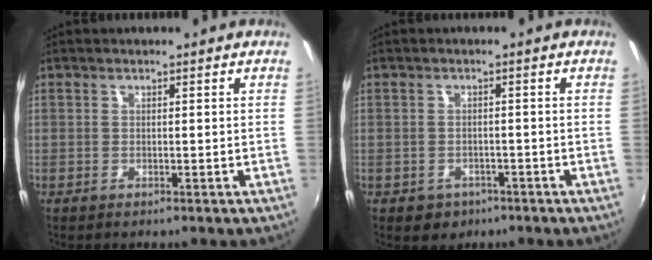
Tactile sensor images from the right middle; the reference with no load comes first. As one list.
[{"total": 3.7, "force": [-1.8, 3.0, 1.0], "torque": [-0.029, -0.002, -0.021]}]